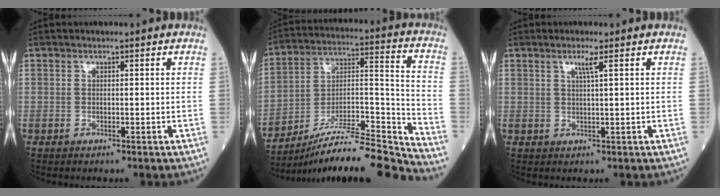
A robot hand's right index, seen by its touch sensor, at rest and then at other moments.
{"total": 18.7, "force": [-17.1, -0.5, 7.5], "torque": [-0.123, 0.026, -0.289]}
{"total": 2.0, "force": [1.0, -0.4, 1.7], "torque": [-0.036, -0.002, 0.019]}